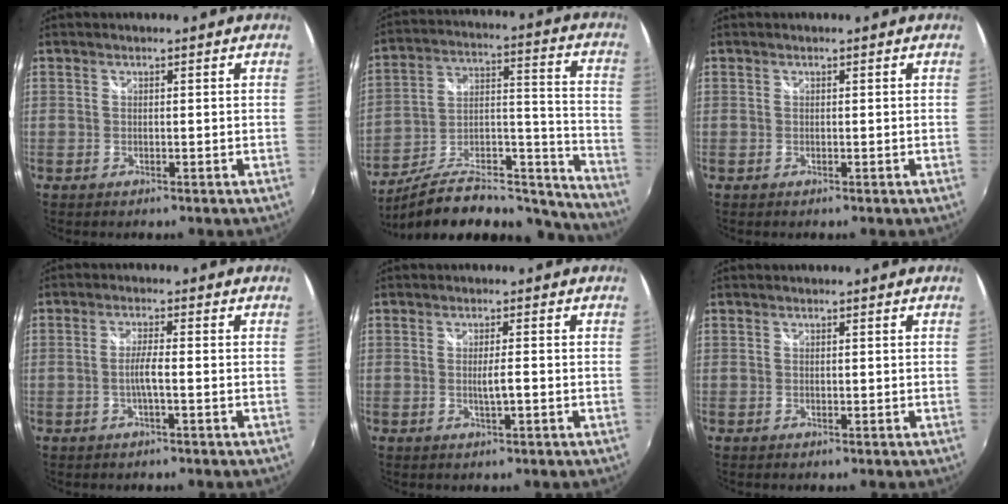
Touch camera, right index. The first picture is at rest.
{"total": 22.9, "force": [-19.2, 6.7, 10.5], "torque": [-0.147, 0.015, -0.285]}
{"total": 0.0}
{"total": 2.8, "force": [-1.0, -0.2, 2.6], "torque": [-0.050, 0.002, -0.020]}
{"total": 2.4, "force": [-0.7, -0.1, 2.3], "torque": [-0.040, -0.002, -0.013]}
{"total": 0.0}